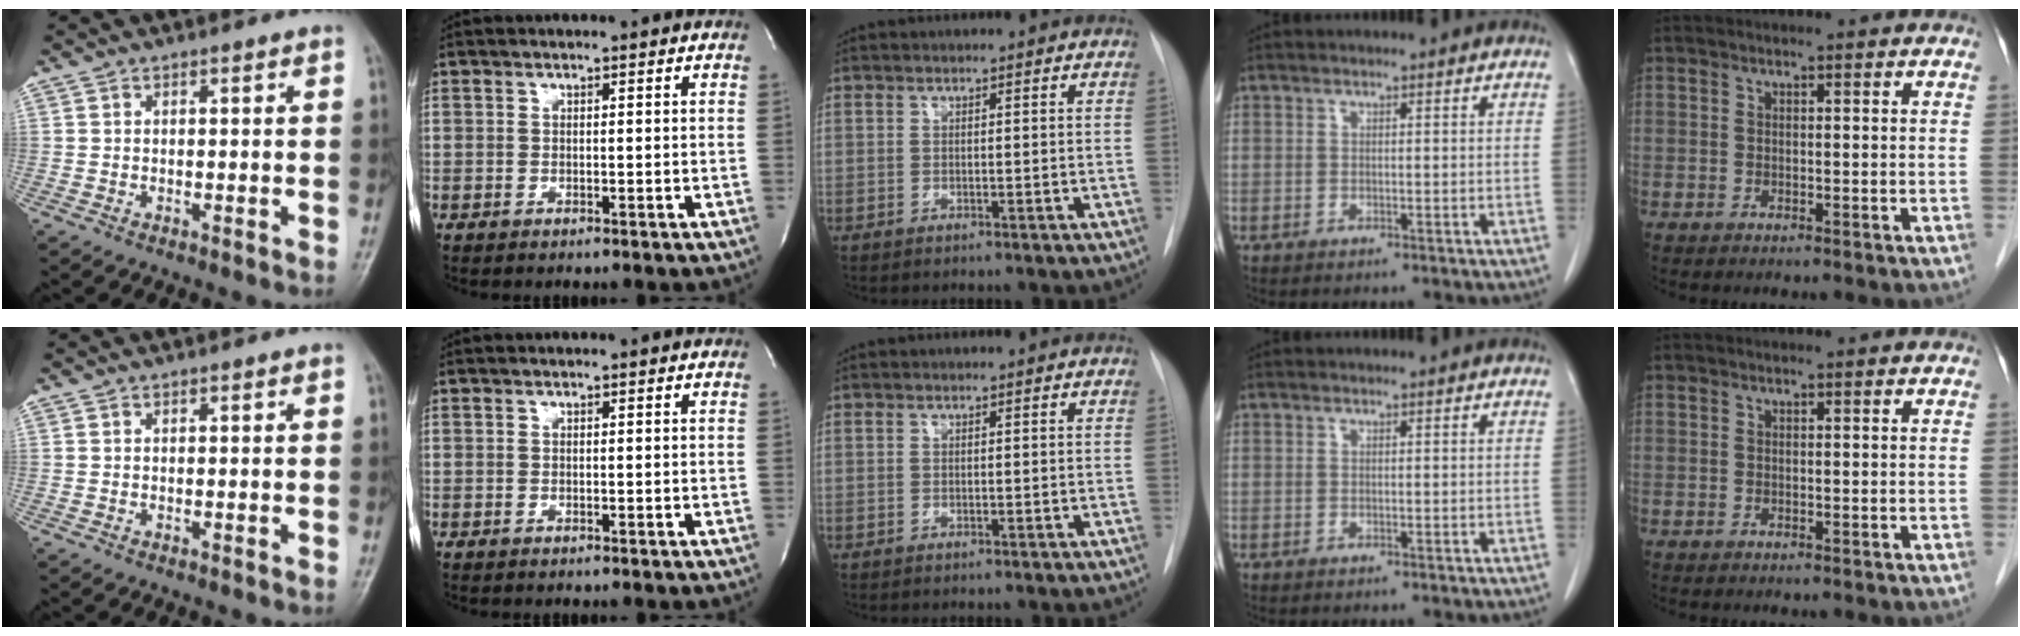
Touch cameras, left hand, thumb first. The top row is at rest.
{}